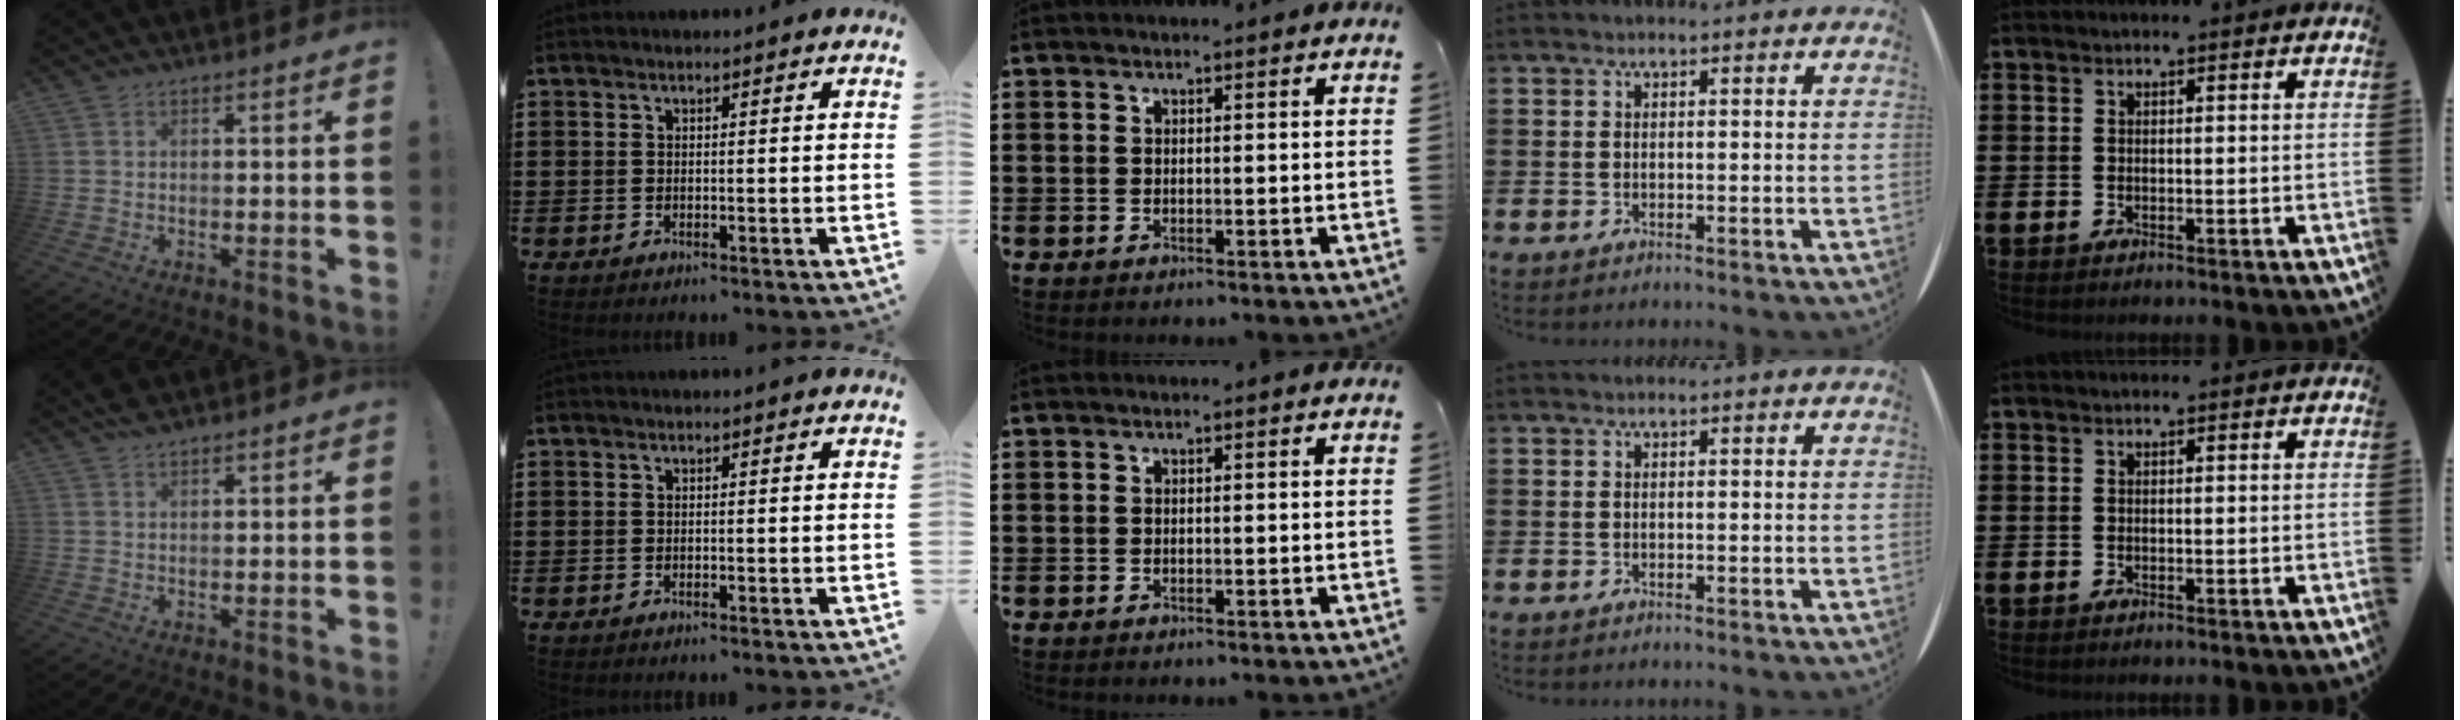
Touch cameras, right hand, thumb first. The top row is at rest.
{"thumb": {"total": 2.1, "force": [1.8, 0.7, 0.9], "torque": [-0.012, -0.008, 0.032]}}